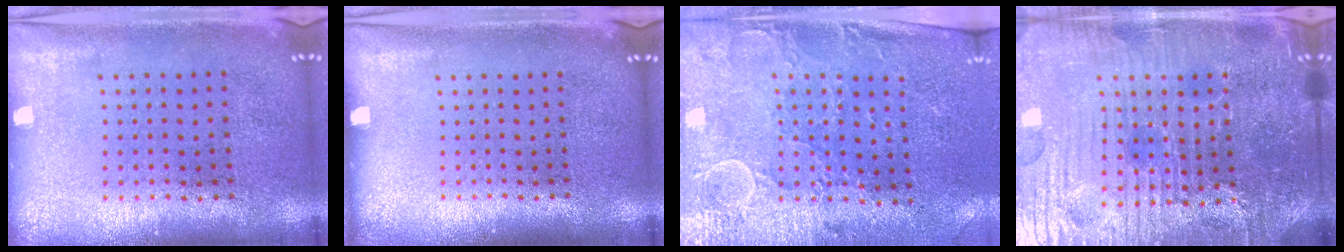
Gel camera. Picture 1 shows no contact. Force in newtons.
{"total": 0.0}
{"total": 2.9, "press": 2.5, "slide": 1.5}
{"total": 5.8, "press": 5.4, "slide": 2.0}